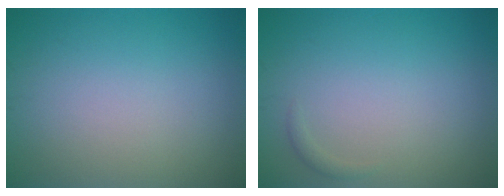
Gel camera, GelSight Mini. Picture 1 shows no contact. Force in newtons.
{"total": 0.6, "press": 0.6, "slide": 0.0}